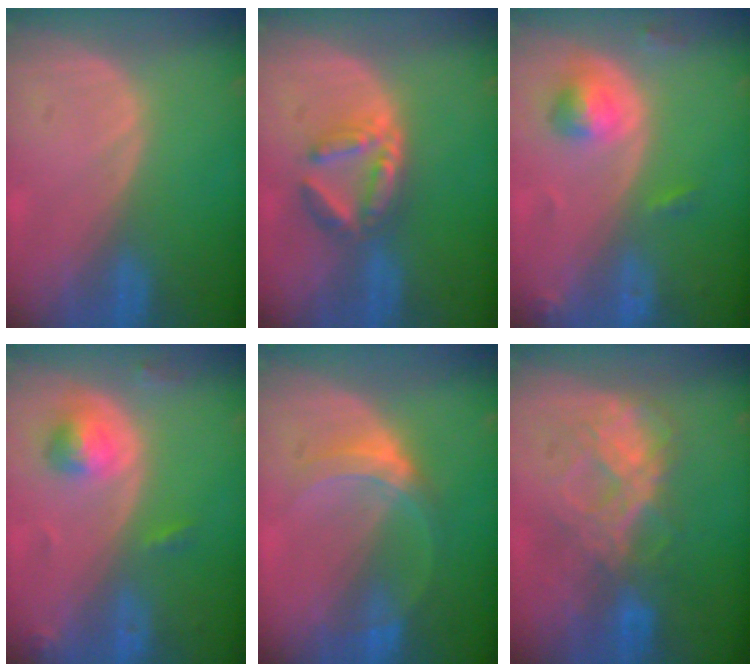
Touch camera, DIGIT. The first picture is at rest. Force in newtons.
{"total": 5.8, "press": 5.5, "slide": 1.6}
{"total": 4.5, "press": 4.5, "slide": 0.6}
{"total": 4.5, "press": 4.5, "slide": 0.6}
{"total": 5.2, "press": 4.8, "slide": 1.9}
{"total": 7.8, "press": 7.3, "slide": 2.8}